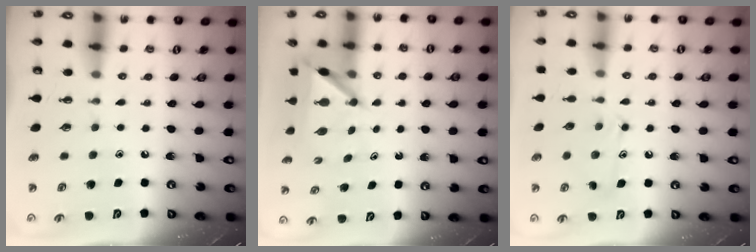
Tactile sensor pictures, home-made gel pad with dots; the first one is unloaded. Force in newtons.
{"total": 5.4, "press": 5.4, "slide": 0.4}
{"total": 10.3, "press": 10.3, "slide": 0.4}